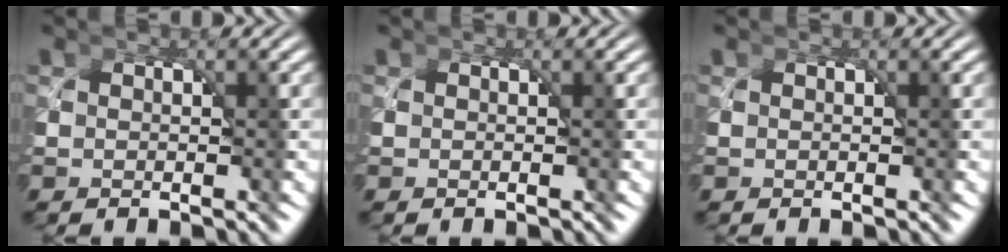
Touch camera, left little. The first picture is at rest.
{"total": 0.0}
{"total": 0.0}